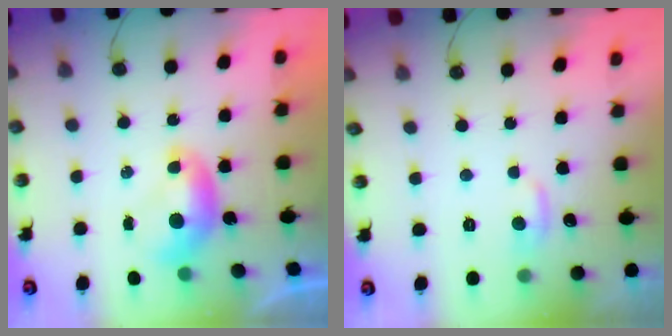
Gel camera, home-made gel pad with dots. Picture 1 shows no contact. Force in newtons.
{"total": 0.9, "press": 0.6, "slide": 0.7}